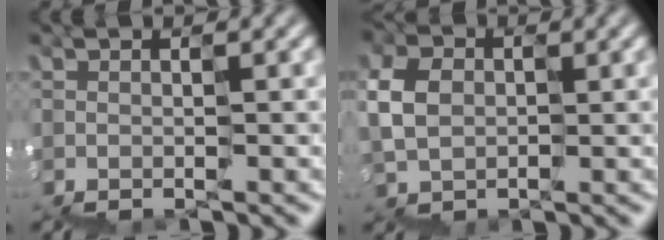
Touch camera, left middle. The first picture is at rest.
{"total": 2.4, "force": [0.3, 2.3, 0.3], "torque": [-0.014, 0.022, 0.000]}